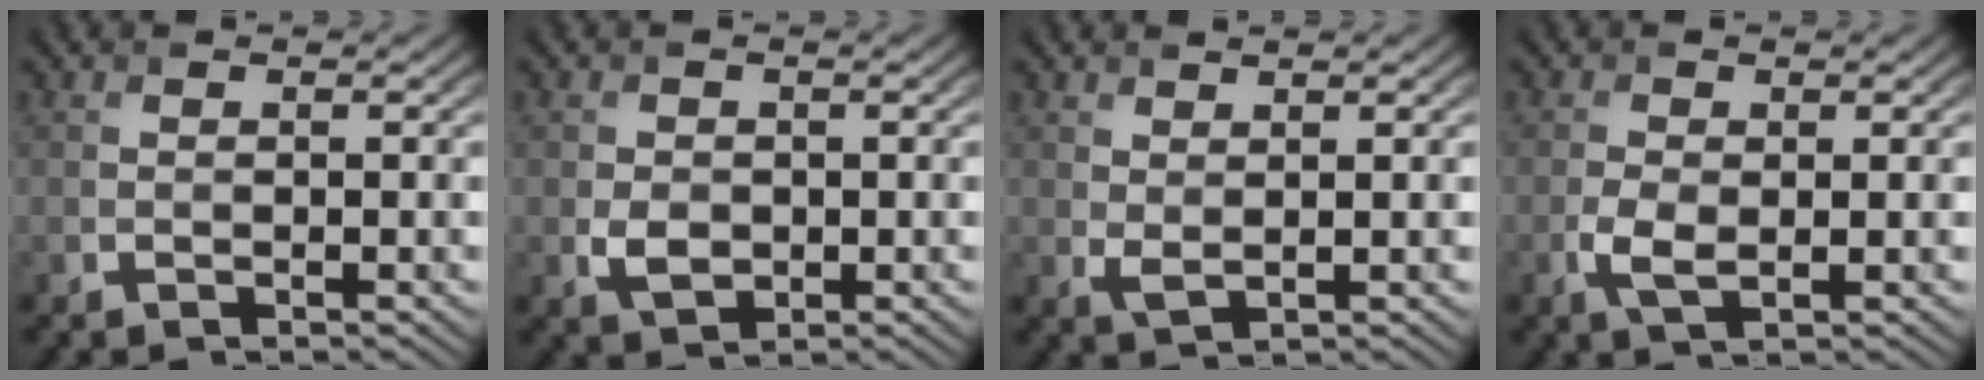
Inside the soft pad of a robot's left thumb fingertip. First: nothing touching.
{"total": 2.7, "force": [-0.4, 2.1, 1.6], "torque": [-0.036, -0.010, -0.008]}
{"total": 1.7, "force": [1.0, 0.7, 1.2], "torque": [-0.033, -0.003, 0.024]}
{"total": 2.7, "force": [-0.5, 1.4, 2.2], "torque": [-0.055, -0.006, -0.010]}